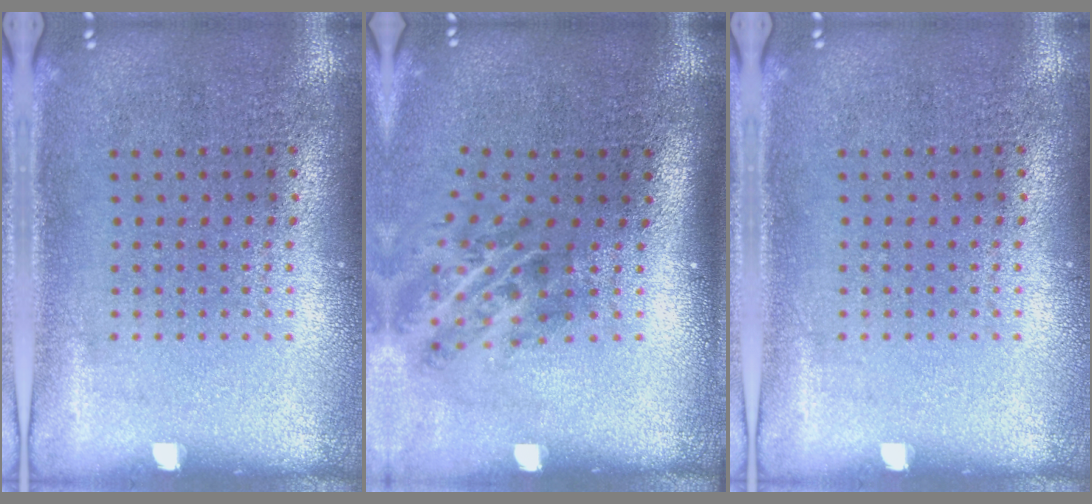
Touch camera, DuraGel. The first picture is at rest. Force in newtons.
{"total": 2.1, "press": 1.3, "slide": 1.7}
{"total": 0.0}